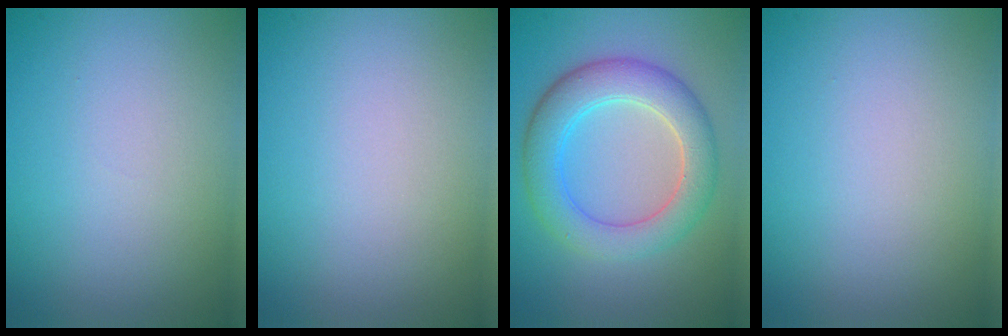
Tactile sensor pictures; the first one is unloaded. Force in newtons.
{"total": 0.0}
{"total": 5.8, "press": 5.8, "slide": 0.3}
{"total": 0.0}